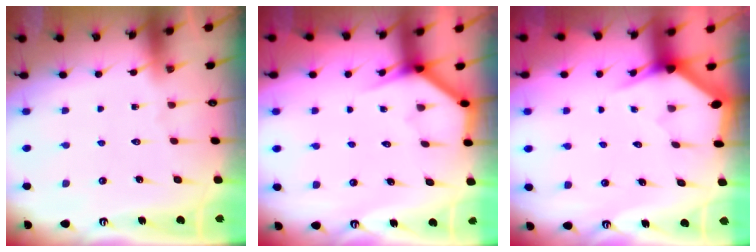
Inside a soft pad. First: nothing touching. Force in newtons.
{"total": 3.8, "press": 3.8, "slide": 0.3}
{"total": 2.9, "press": 2.9, "slide": 0.0}